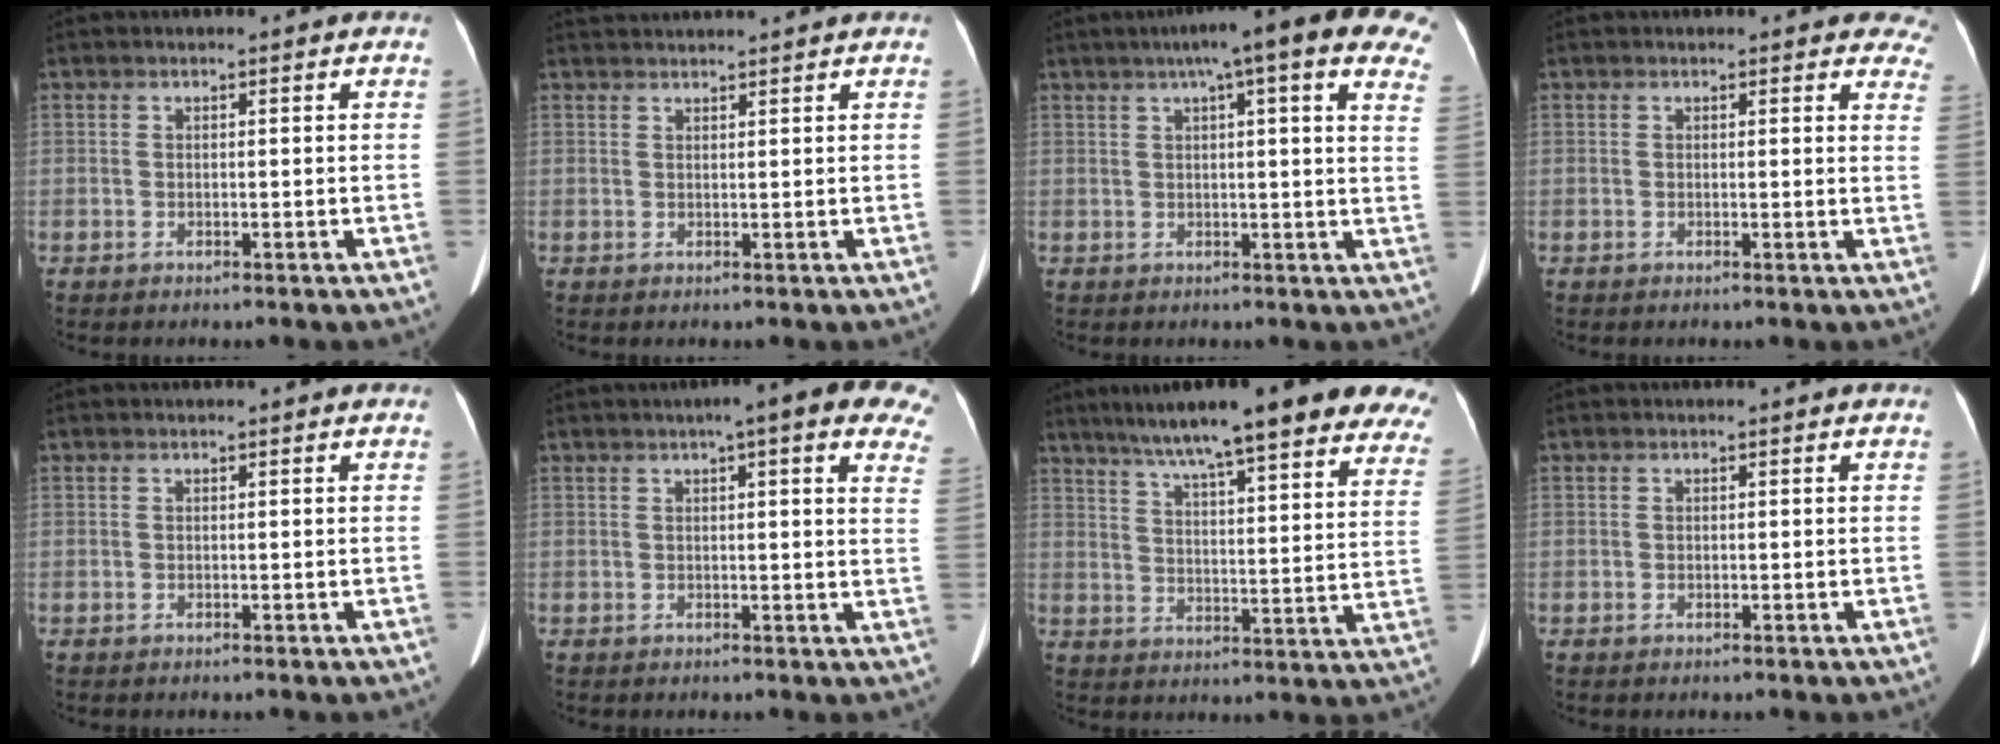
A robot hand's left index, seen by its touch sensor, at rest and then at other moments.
{"total": 5.1, "force": [4.9, -0.5, 1.2], "torque": [-0.013, 0.031, 0.072]}
{"total": 18.4, "force": [12.3, 2.6, 13.5], "torque": [-0.186, 0.038, 0.135]}
{"total": 6.1, "force": [5.6, 2.1, 1.3], "torque": [0.021, -0.013, 0.025]}
{"total": 0.0}
{"total": 13.0, "force": [8.2, 2.1, 9.8], "torque": [-0.114, 0.014, 0.079]}
{"total": 26.9, "force": [21.9, 3.4, 15.2], "torque": [-0.201, -0.002, 0.273]}
{"total": 0.0}